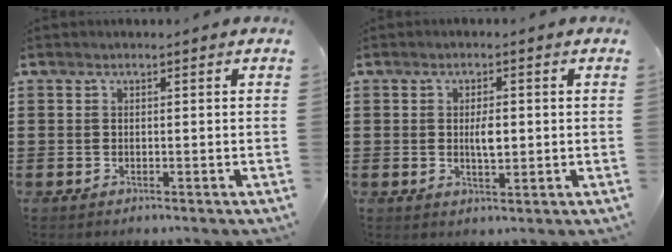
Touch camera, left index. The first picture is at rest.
{"total": 3.4, "force": [0.2, 1.3, 3.1], "torque": [-0.053, -0.001, -0.001]}